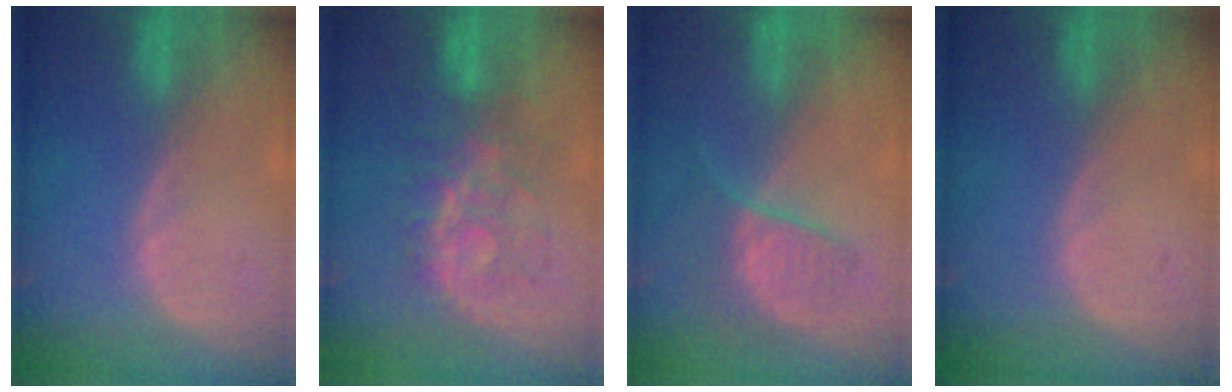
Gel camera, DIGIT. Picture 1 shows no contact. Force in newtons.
{"total": 7.7, "press": 7.6, "slide": 0.7}
{"total": 6.7, "press": 6.1, "slide": 2.7}
{"total": 0.0}